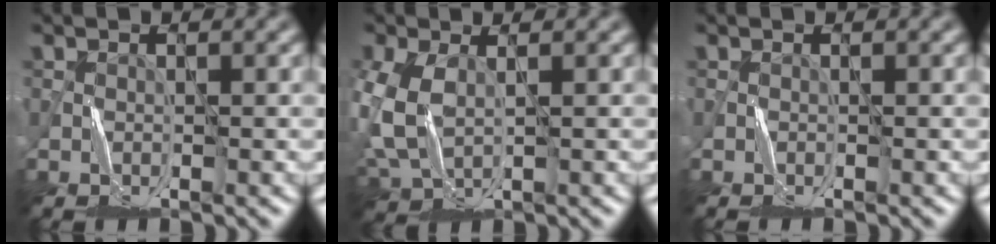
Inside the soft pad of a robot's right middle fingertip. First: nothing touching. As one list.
[{"total": 5.3, "force": [0.0, 3.4, 4.0], "torque": [-0.118, -0.003, 0.004]}, {"total": 0.0}]